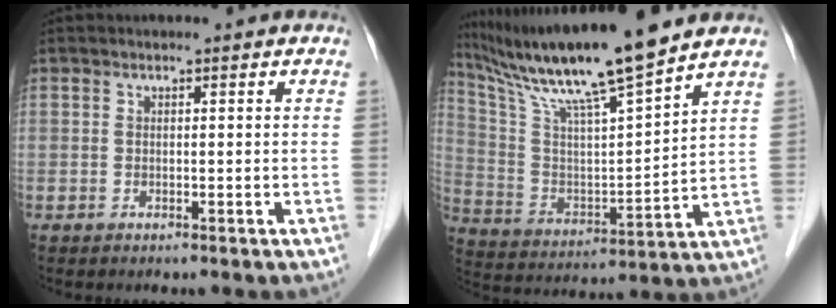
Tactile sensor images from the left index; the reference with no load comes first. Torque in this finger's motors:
{"motor_torque": [0.70, -0.85, 0.84, 0.19]}